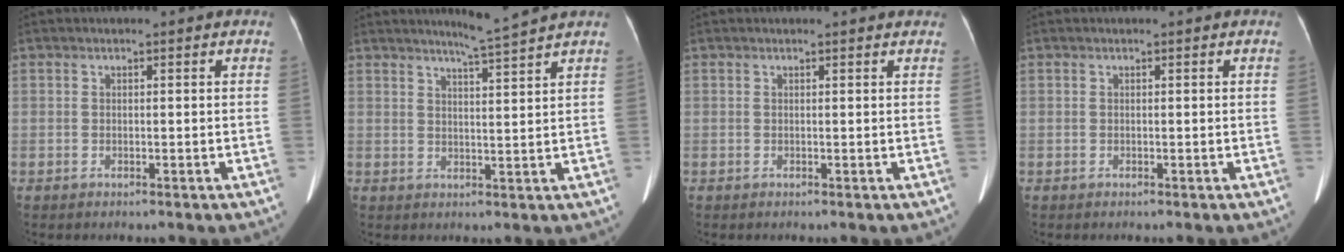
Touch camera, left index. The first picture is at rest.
{"total": 4.3, "force": [3.8, -1.6, 1.2], "torque": [-0.028, -0.013, 0.066]}
{"total": 2.2, "force": [2.1, 0.5, 0.3], "torque": [-0.014, 0.007, 0.010]}
{"total": 0.0}